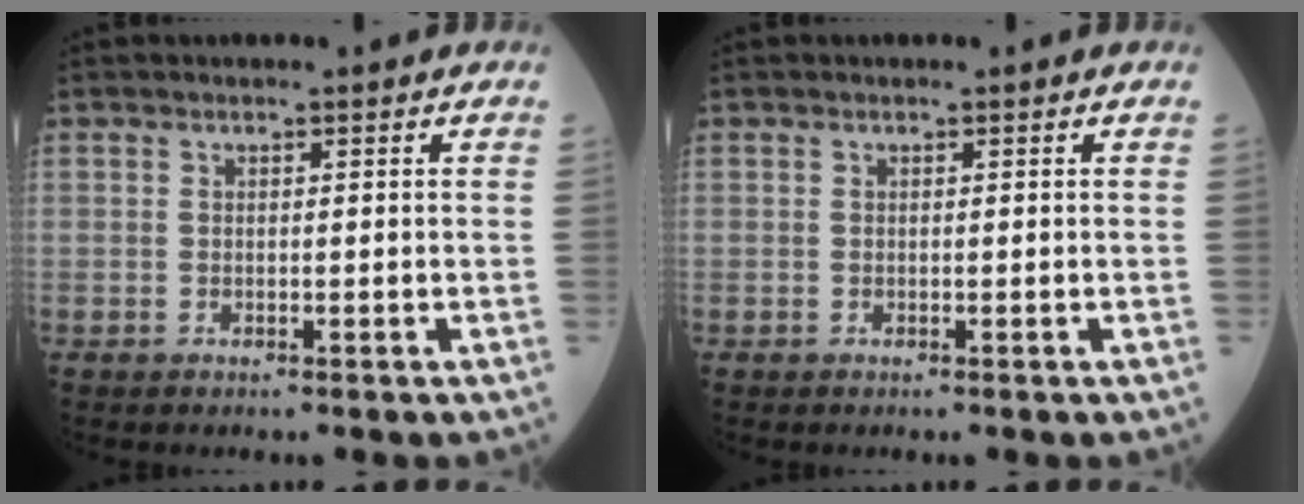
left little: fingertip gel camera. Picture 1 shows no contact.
{"total": 0.0}